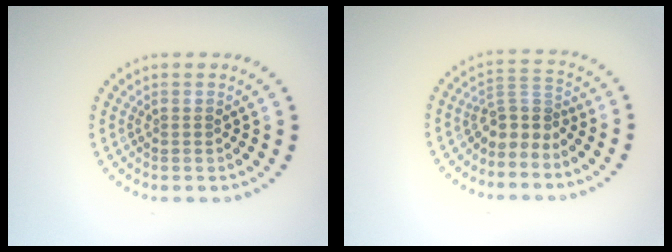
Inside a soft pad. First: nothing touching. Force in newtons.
{"total": 2.9, "press": 2.0, "slide": 2.1}